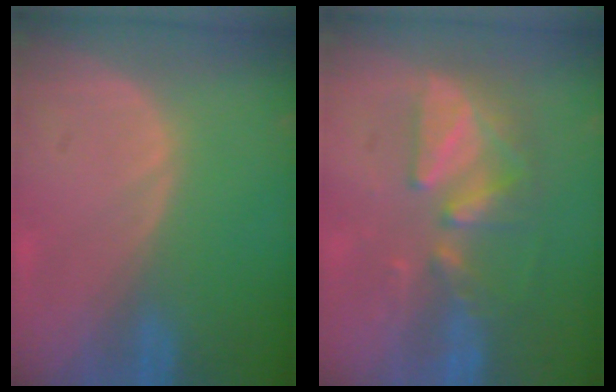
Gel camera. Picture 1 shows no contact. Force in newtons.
{"total": 8.6, "press": 7.7, "slide": 3.8}